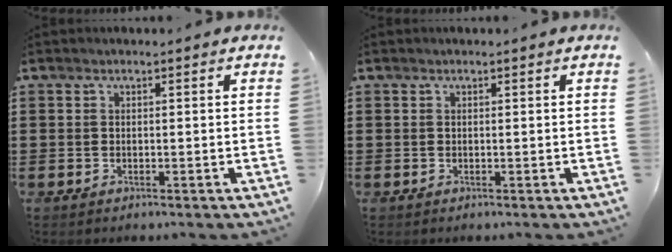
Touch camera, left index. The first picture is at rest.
{"total": 0.0}